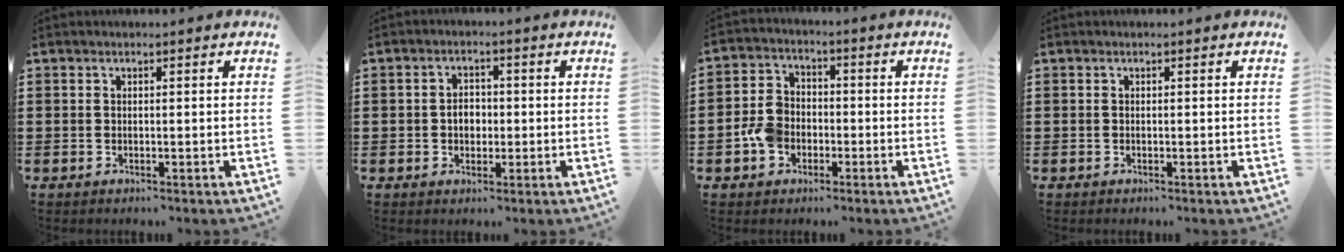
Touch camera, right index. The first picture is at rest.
{"total": 2.9, "force": [-0.3, 2.2, 1.9], "torque": [-0.033, 0.003, -0.010]}
{"total": 5.8, "force": [-2.0, 4.5, 3.1], "torque": [-0.088, 0.006, -0.045]}
{"total": 0.0}